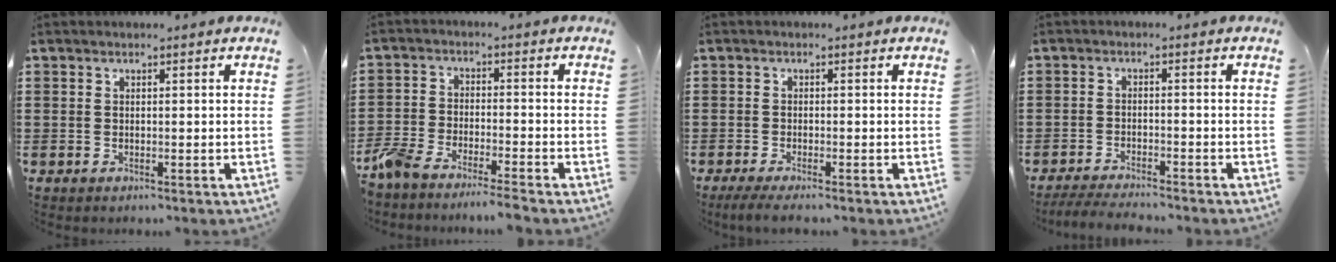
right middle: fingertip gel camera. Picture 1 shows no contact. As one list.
[{"total": 5.0, "force": [-4.7, 0.1, 1.6], "torque": [-0.056, -0.012, -0.098]}, {"total": 1.5, "force": [-1.2, -0.1, 0.9], "torque": [-0.022, -0.006, -0.023]}, {"total": 3.2, "force": [-3.2, 0.0, 0.5], "torque": [-0.019, -0.005, -0.068]}]